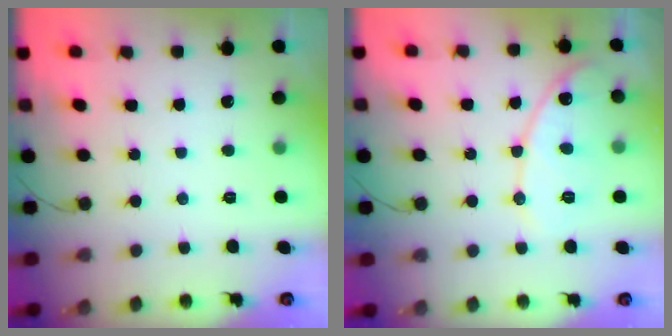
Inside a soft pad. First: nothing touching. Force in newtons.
{"total": 11.3, "press": 11.3, "slide": 0.9}